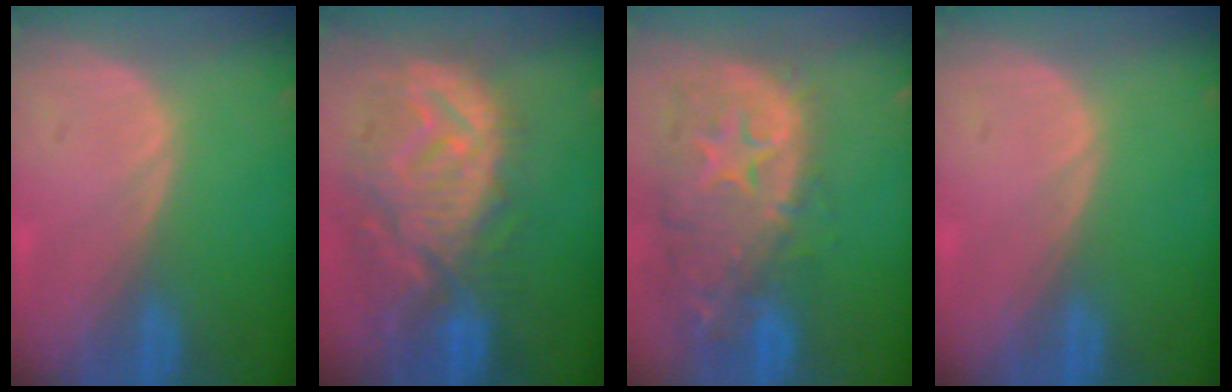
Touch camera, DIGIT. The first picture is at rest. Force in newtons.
{"total": 12.3, "press": 11.0, "slide": 5.3}
{"total": 14.0, "press": 11.3, "slide": 8.3}
{"total": 0.0}